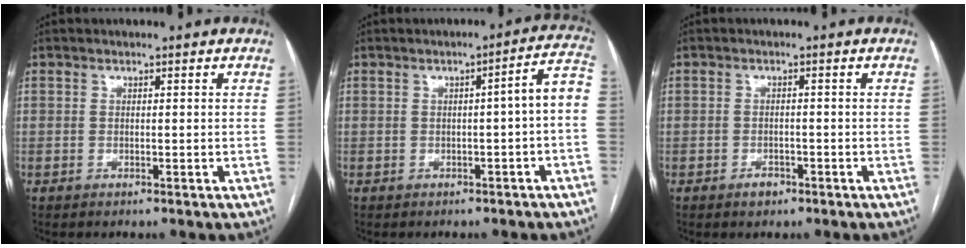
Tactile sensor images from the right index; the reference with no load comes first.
{"total": 5.4, "force": [-1.0, 0.0, 5.3], "torque": [-0.058, 0.019, -0.014]}
{"total": 1.8, "force": [-1.2, 1.1, 0.7], "torque": [-0.008, 0.004, -0.015]}